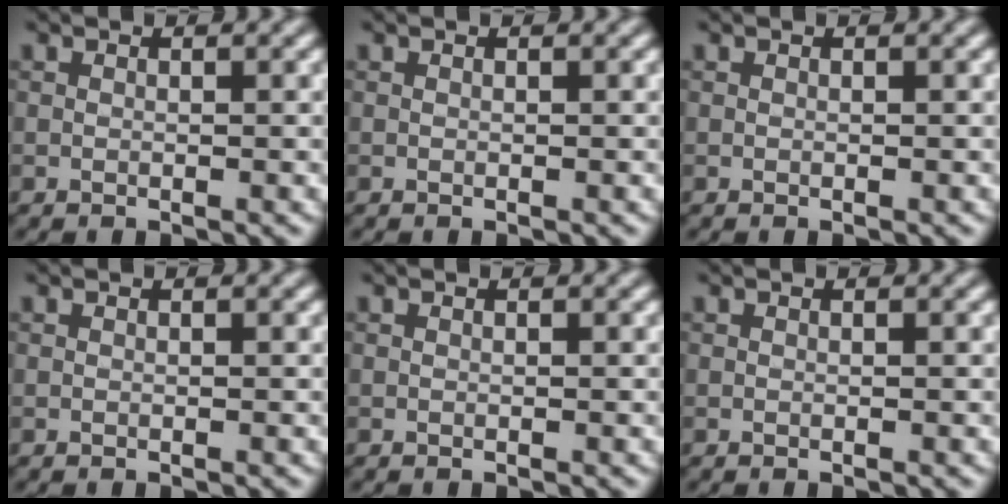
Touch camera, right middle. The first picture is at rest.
{"total": 0.0}
{"total": 0.0}
{"total": 0.0}
{"total": 0.0}
{"total": 0.0}